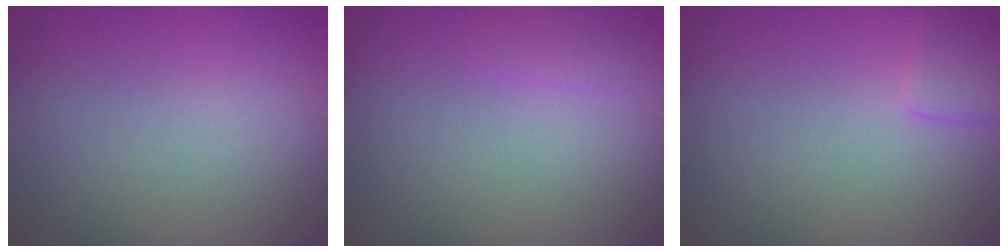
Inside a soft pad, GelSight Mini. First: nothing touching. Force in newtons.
{"total": 1.2, "press": 1.2, "slide": 0.2}
{"total": 1.7, "press": 1.7, "slide": 0.1}